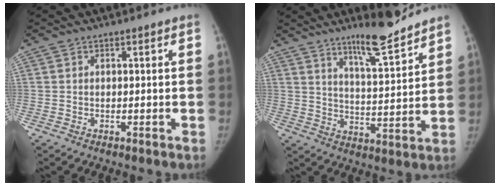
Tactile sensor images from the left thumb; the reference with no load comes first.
{"total": 11.1, "force": [8.9, 1.5, 6.4], "torque": [-0.086, -0.069, 0.147]}